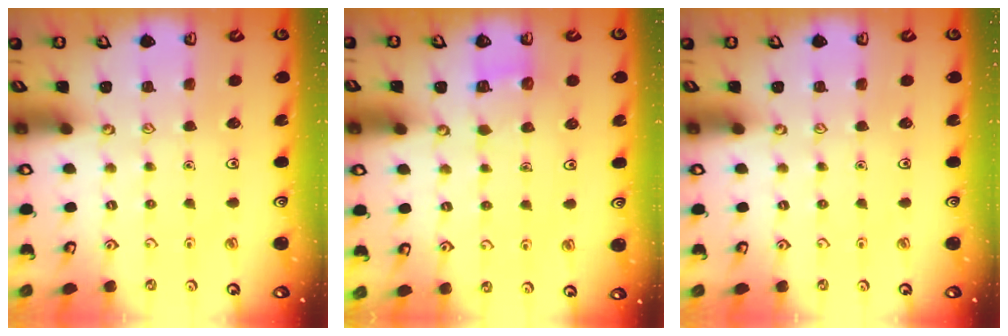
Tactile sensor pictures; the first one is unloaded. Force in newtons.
{"total": 3.8, "press": 3.8, "slide": 0.3}
{"total": 0.0}